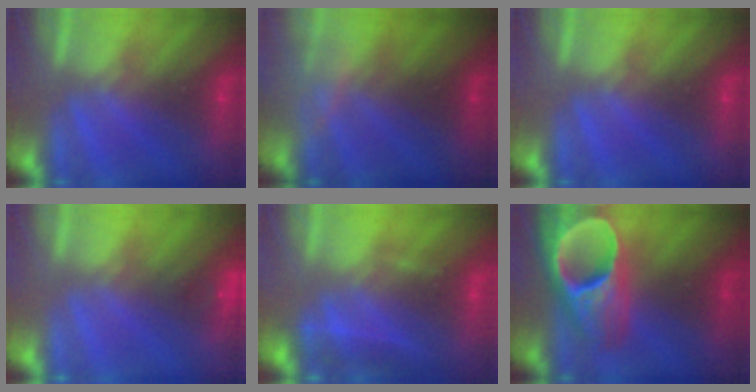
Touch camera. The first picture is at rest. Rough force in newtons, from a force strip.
{"total": 2.4}
{"total": 0.0}
{"total": 4.8}
{"total": 2.3}
{"total": 9.1}